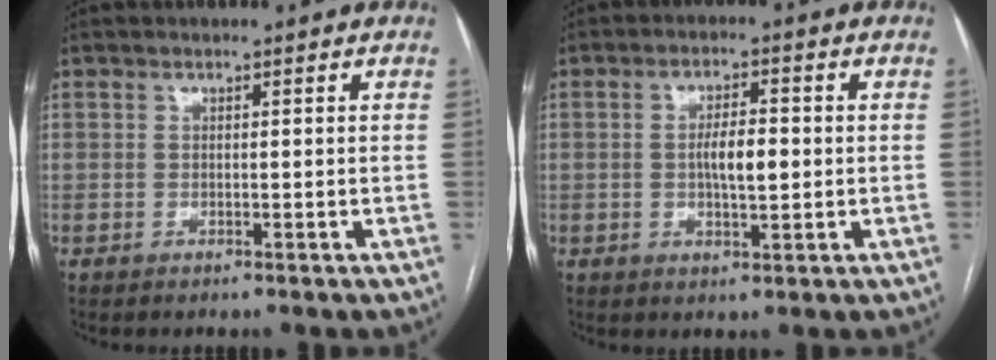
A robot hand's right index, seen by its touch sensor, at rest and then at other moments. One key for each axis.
{"total": 5.0, "fx": -0.1, "fy": 1.4, "fz": 4.8, "tx": -0.088, "ty": 0.004, "tz": 0.000}